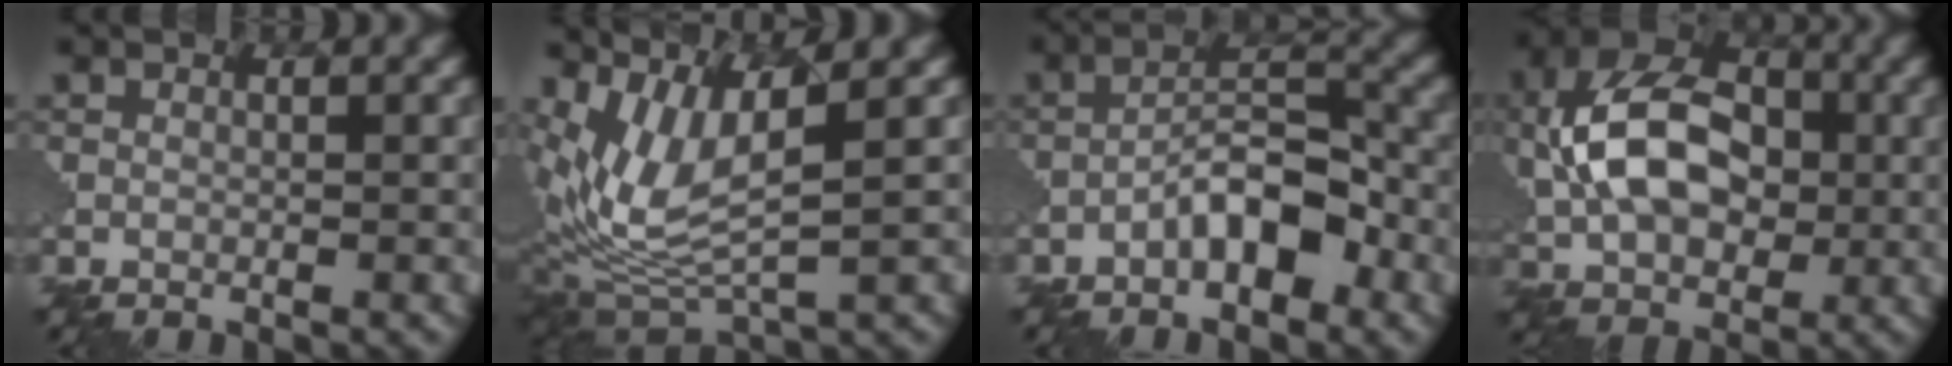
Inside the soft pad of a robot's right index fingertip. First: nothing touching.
{"total": 7.0, "force": [2.1, 2.4, 6.3], "torque": [-0.150, -0.007, 0.051]}
{"total": 5.1, "force": [-2.6, 1.9, 3.9], "torque": [-0.059, 0.021, -0.050]}
{"total": 10.4, "force": [0.4, 6.9, 7.9], "torque": [-0.162, 0.020, -0.007]}